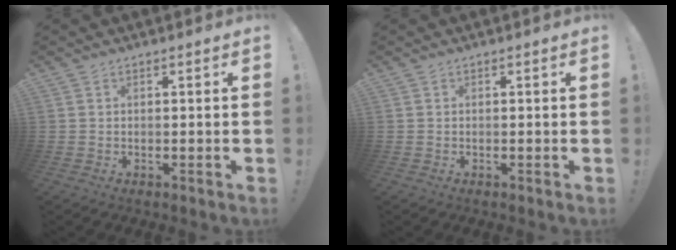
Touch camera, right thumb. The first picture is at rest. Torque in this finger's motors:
{"motor_torque": [0.12, -0.02, -0.41, 0.14, 0.08]}